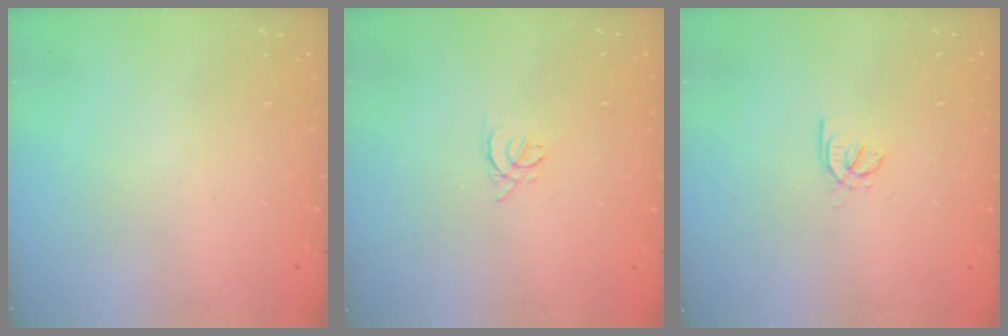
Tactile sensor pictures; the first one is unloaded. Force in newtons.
{"total": 2.4, "press": 2.3, "slide": 0.6}
{"total": 2.1, "press": 2.1, "slide": 0.6}